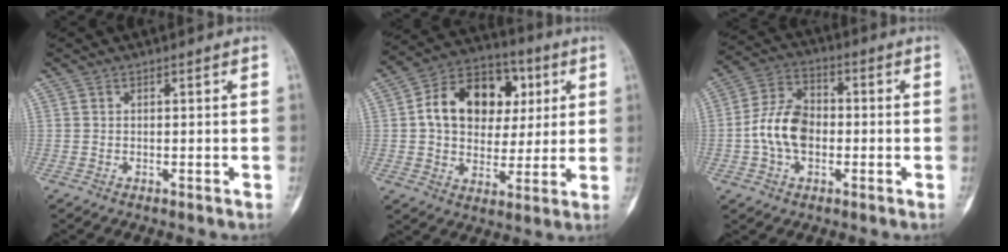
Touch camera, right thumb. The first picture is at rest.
{"total": 17.4, "force": [3.5, 12.8, 11.2], "torque": [-0.139, 0.014, 0.053]}
{"total": 10.6, "force": [-1.4, 7.2, 7.7], "torque": [-0.135, 0.028, -0.035]}